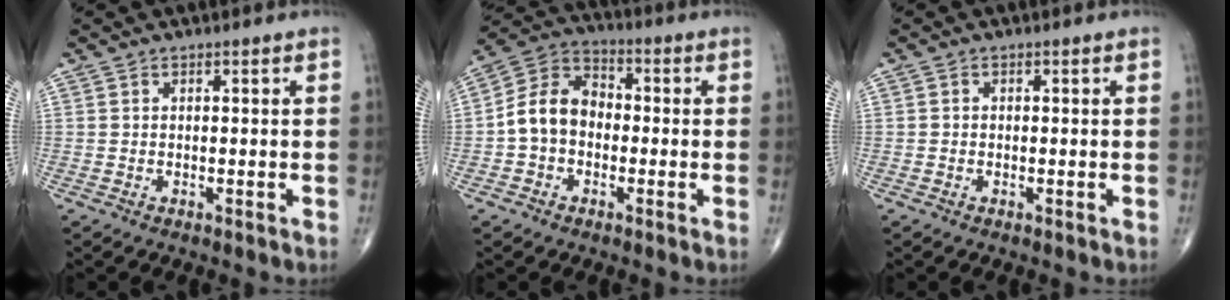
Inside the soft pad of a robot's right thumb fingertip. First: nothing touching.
{"total": 10.0, "force": [-1.3, 7.7, 6.2], "torque": [-0.097, 0.039, -0.041]}
{"total": 0.5, "force": [-0.1, 0.5, 0.1], "torque": [0.000, 0.002, -0.004]}